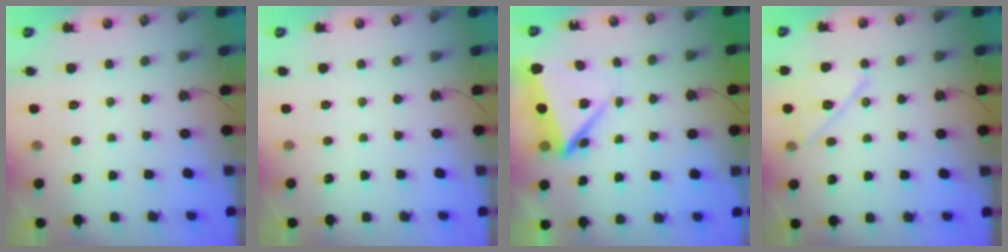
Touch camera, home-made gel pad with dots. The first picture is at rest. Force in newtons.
{"total": 0.0}
{"total": 8.3, "press": 8.1, "slide": 1.6}
{"total": 12.5, "press": 12.4, "slide": 1.6}